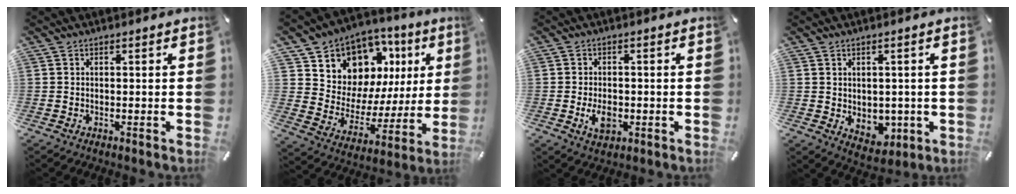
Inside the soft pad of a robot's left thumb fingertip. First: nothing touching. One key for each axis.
{"total": 10.6, "fx": 6.7, "fy": 8.1, "fz": 1.8, "tx": -0.035, "ty": -0.084, "tz": 0.129}
{"total": 5.3, "fx": -1.3, "fy": 3.4, "fz": 3.9, "tx": -0.078, "ty": -0.003, "tz": -0.026}
{"total": 4.5, "fx": 0.8, "fy": 4.2, "fz": 1.7, "tx": -0.003, "ty": -0.006, "tz": 0.014}